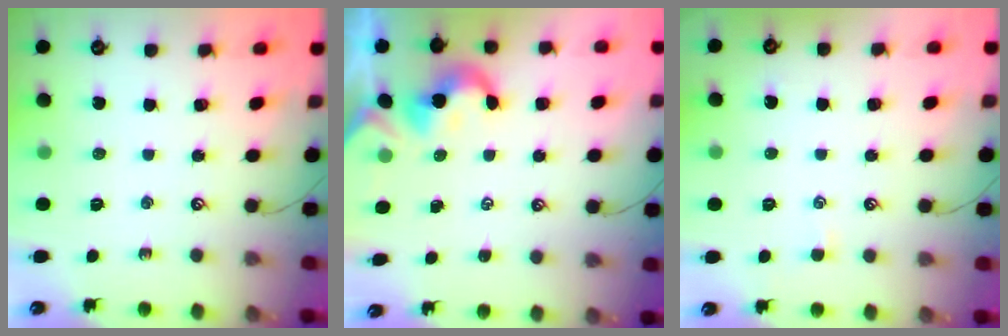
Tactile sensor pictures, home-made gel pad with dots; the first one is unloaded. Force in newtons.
{"total": 2.2, "press": 2.2, "slide": 0.4}
{"total": 1.8, "press": 1.7, "slide": 0.3}